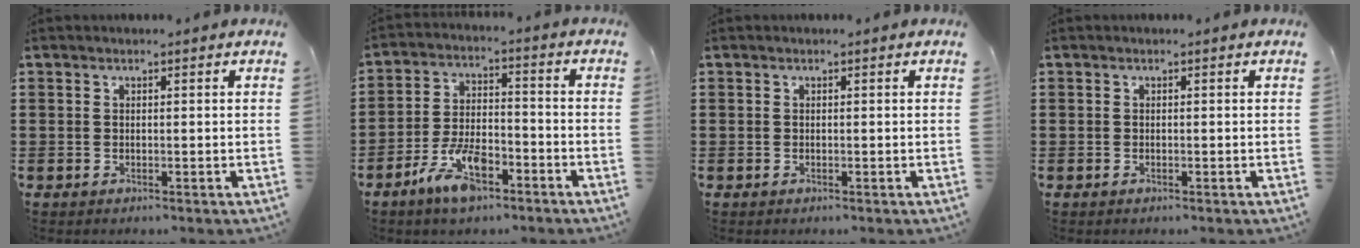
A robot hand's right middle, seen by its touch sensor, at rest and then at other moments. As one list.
[{"total": 8.6, "force": [-5.2, 3.5, 5.9], "torque": [-0.125, 0.006, -0.096]}, {"total": 0.0}, {"total": 0.0}]